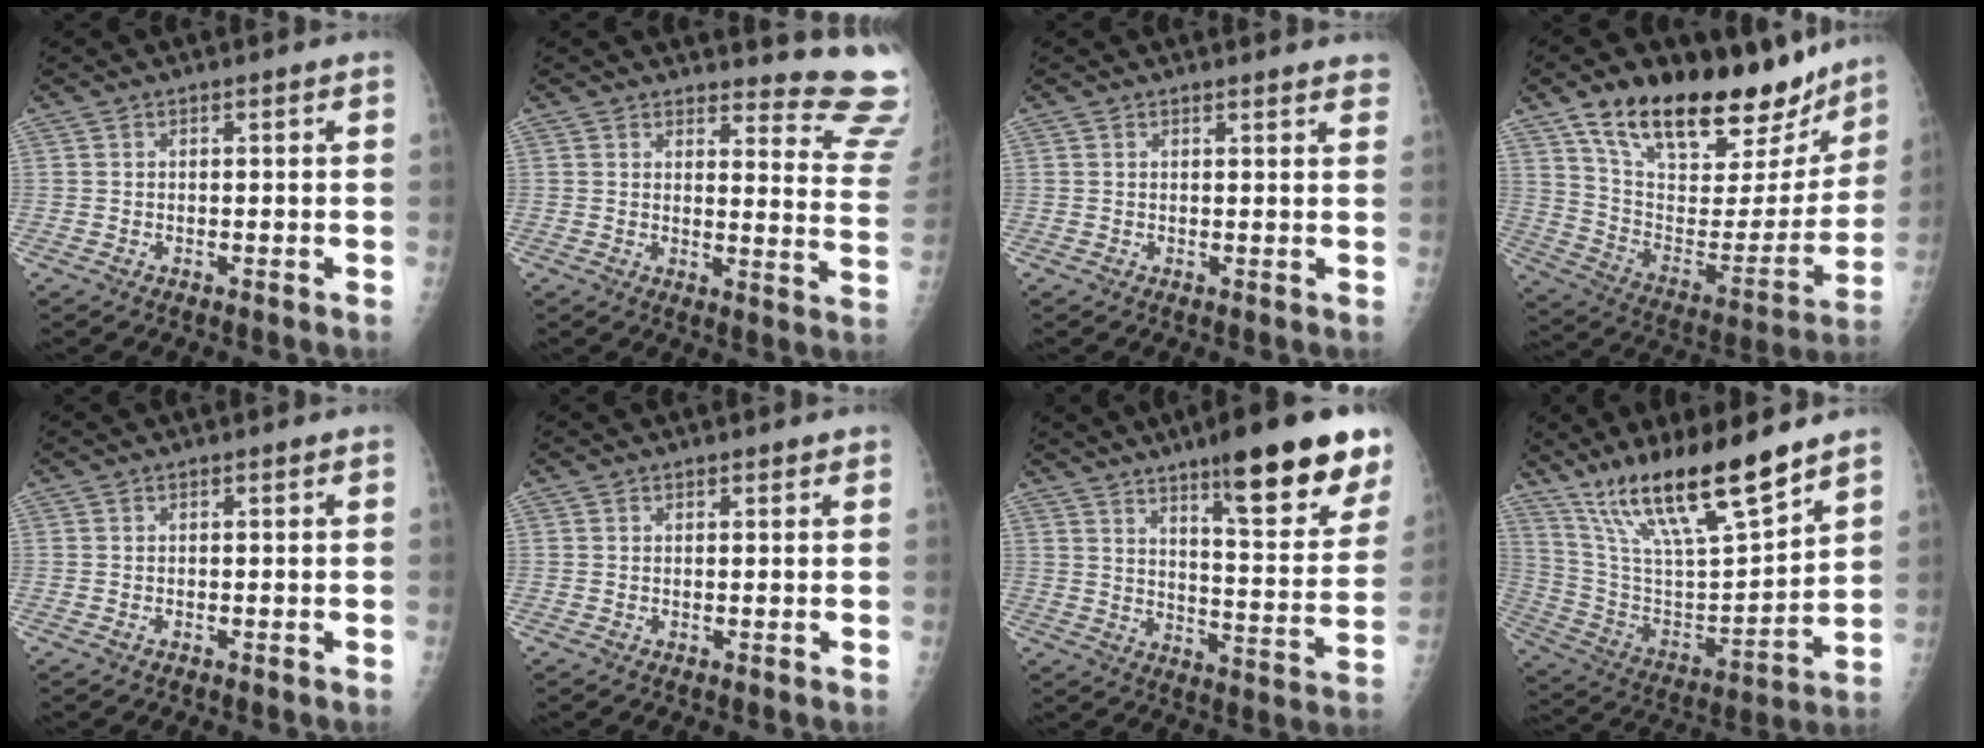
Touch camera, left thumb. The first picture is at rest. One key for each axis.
{"total": 14.8, "fx": 14.3, "fy": 2.4, "fz": 2.8, "tx": 0.005, "ty": -0.166, "tz": 0.132}
{"total": 3.6, "fx": 3.4, "fy": 0.7, "fz": 1.0, "tx": 0.001, "ty": -0.013, "tz": 0.026}
{"total": 28.9, "fx": 20.6, "fy": 12.2, "fz": 16.2, "tx": -0.215, "ty": -0.064, "tz": 0.329}
{"total": 0.0}
{"total": 0.6, "fx": 0.5, "fy": 0.3, "fz": 0.0, "tx": 0.000, "ty": -0.004, "tz": 0.005}
{"total": 21.2, "fx": 13.3, "fy": 4.5, "fz": 15.9, "tx": -0.183, "ty": -0.064, "tz": 0.191}
{"total": 21.1, "fx": 15.5, "fy": 3.8, "fz": 13.9, "tx": -0.226, "ty": -0.067, "tz": 0.288}